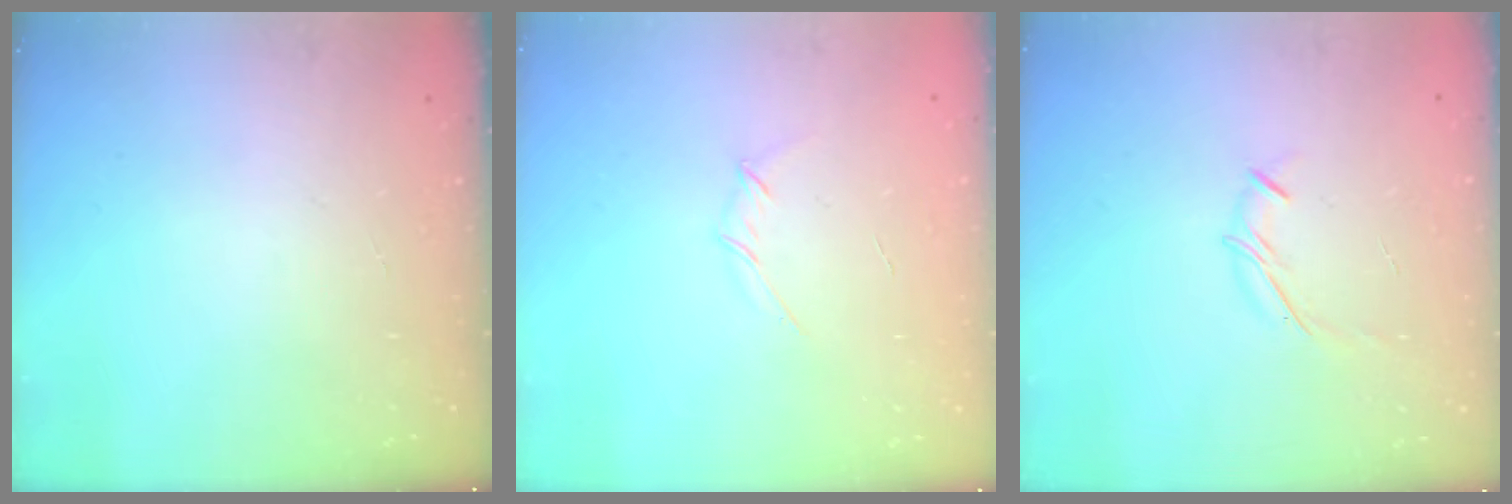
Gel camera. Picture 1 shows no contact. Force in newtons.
{"total": 2.6, "press": 2.5, "slide": 0.8}
{"total": 6.3, "press": 6.2, "slide": 1.5}